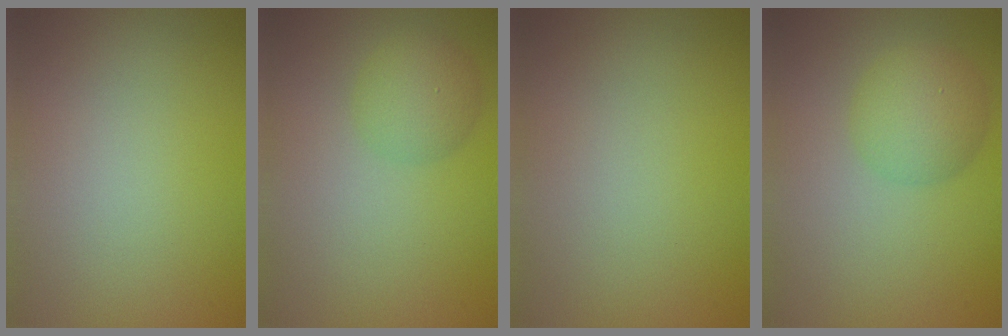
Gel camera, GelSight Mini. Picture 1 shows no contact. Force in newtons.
{"total": 2.8, "press": 2.8, "slide": 0.1}
{"total": 0.0}
{"total": 3.9, "press": 3.9, "slide": 0.1}